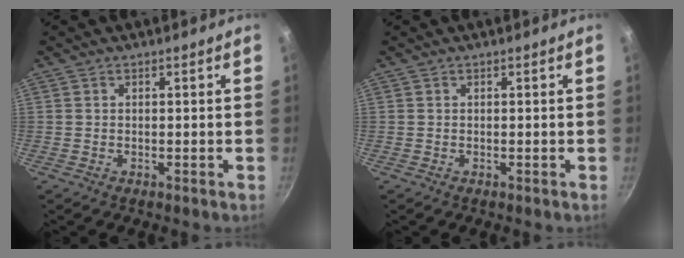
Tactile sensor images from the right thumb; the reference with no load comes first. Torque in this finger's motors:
{"motor_torque": [-0.27, -0.41, -0.01, 0.21, -0.01]}